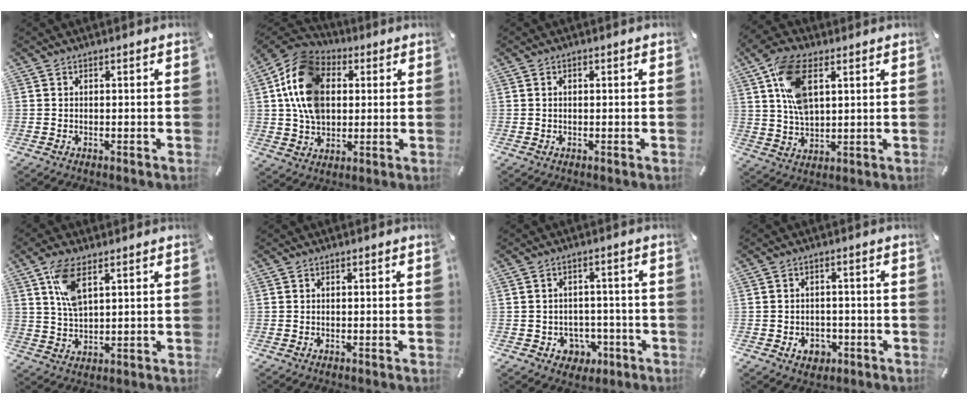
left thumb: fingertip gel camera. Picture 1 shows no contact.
{"total": 15.1, "force": [2.6, 11.9, 9.0], "torque": [-0.200, 0.009, 0.048]}
{"total": 0.6, "force": [0.1, 0.4, 0.4], "torque": [-0.008, 0.003, 0.001]}
{"total": 12.7, "force": [4.6, 7.1, 9.4], "torque": [-0.203, -0.002, 0.084]}
{"total": 8.0, "force": [3.9, 3.4, 6.1], "torque": [-0.135, 0.002, 0.071]}
{"total": 0.0}
{"total": 5.7, "force": [-0.9, 5.4, 1.4], "torque": [-0.015, 0.000, -0.011]}
{"total": 4.7, "force": [-1.6, 3.9, 2.0], "torque": [-0.025, 0.007, -0.028]}